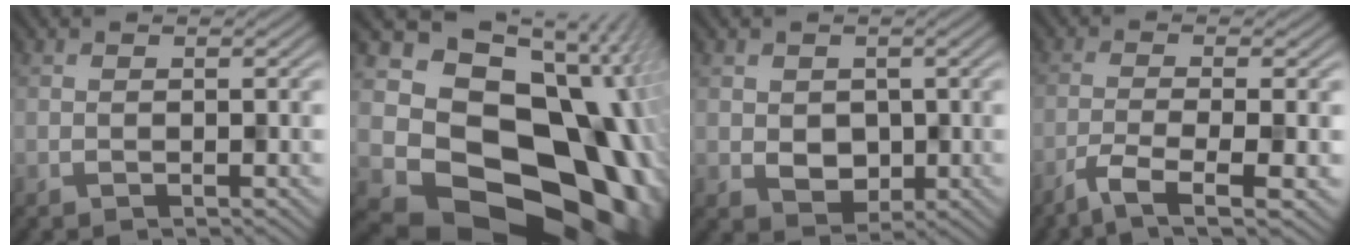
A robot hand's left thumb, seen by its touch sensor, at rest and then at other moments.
{"total": 19.0, "force": [-3.3, 15.1, 11.0], "torque": [-0.193, -0.062, -0.016]}
{"total": 2.8, "force": [0.3, 2.7, 0.7], "torque": [-0.023, -0.014, 0.012]}
{"total": 5.8, "force": [-3.8, 1.2, 4.1], "torque": [-0.070, -0.006, -0.061]}